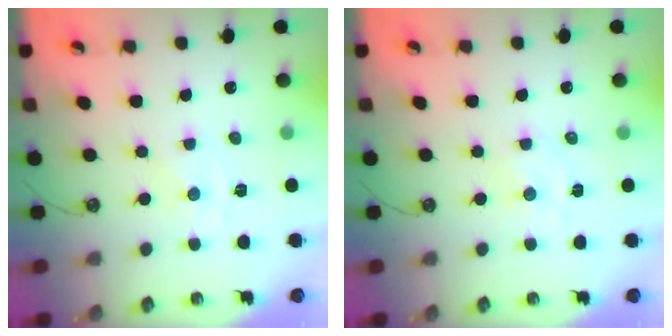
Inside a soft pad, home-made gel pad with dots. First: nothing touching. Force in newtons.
{"total": 1.8, "press": 1.7, "slide": 0.3}